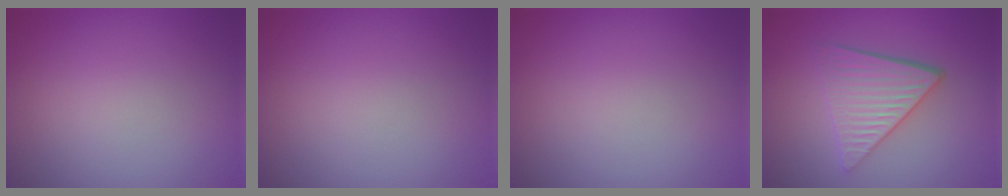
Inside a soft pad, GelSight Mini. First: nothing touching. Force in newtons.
{"total": 0.0}
{"total": 0.0}
{"total": 4.8, "press": 3.6, "slide": 3.1}